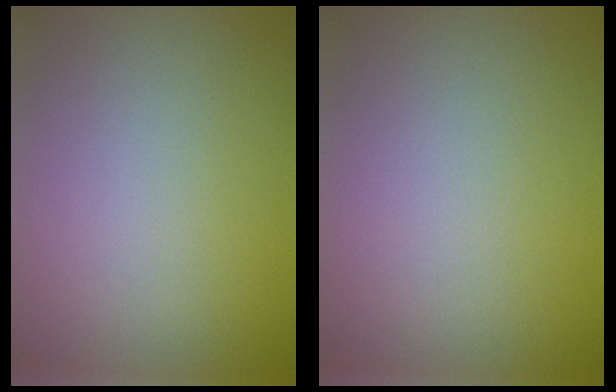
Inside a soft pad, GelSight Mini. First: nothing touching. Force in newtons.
{"total": 0.0}